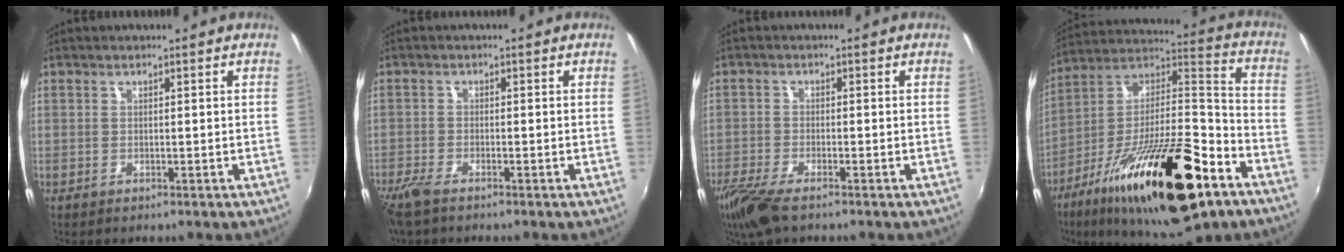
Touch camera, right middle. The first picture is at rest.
{"total": 4.5, "force": [-3.6, 1.1, 2.5], "torque": [-0.070, -0.015, -0.074]}
{"total": 7.7, "force": [-5.7, 1.9, 4.8], "torque": [-0.126, -0.030, -0.112]}
{"total": 29.8, "force": [-15.7, 9.4, 23.5], "torque": [-0.396, -0.015, -0.255]}